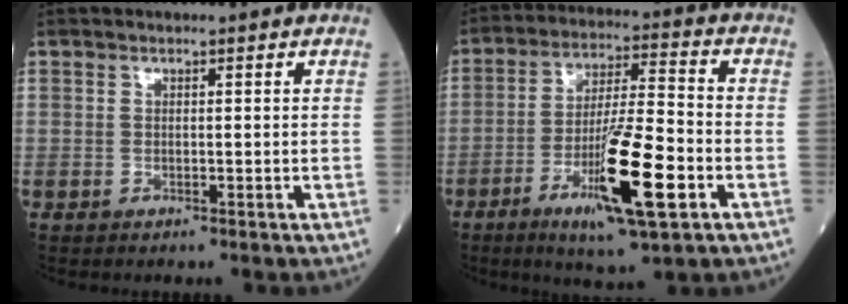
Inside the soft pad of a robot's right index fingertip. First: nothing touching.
{"total": 14.3, "force": [-5.8, 1.2, 13.0], "torque": [-0.233, -0.020, -0.098]}